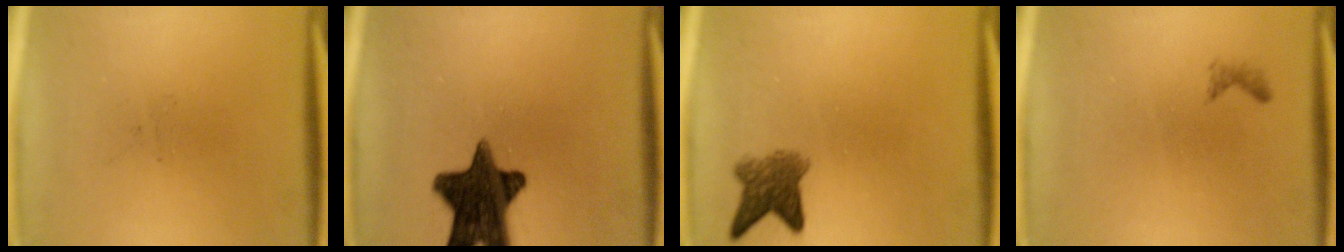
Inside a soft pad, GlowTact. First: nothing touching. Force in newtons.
{"total": 14.3}
{"total": 4.3}
{"total": 0.6}